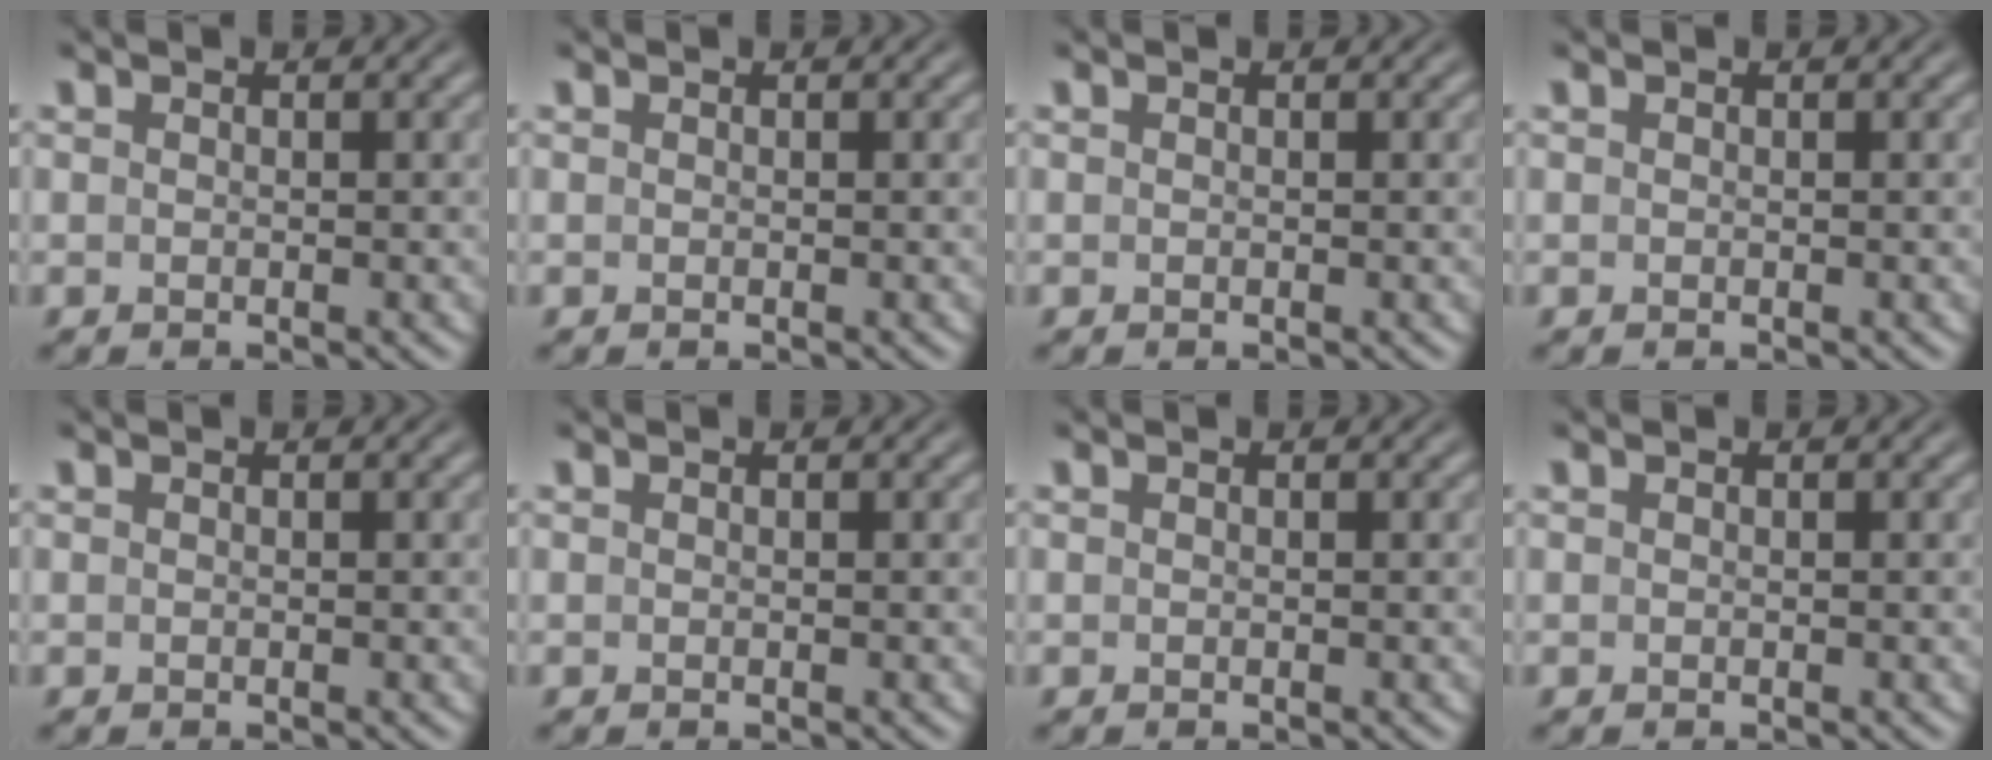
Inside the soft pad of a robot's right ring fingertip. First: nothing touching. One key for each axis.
{"total": 0.0}
{"total": 0.0}
{"total": 0.0}
{"total": 0.0}
{"total": 0.0}
{"total": 0.0}
{"total": 0.0}